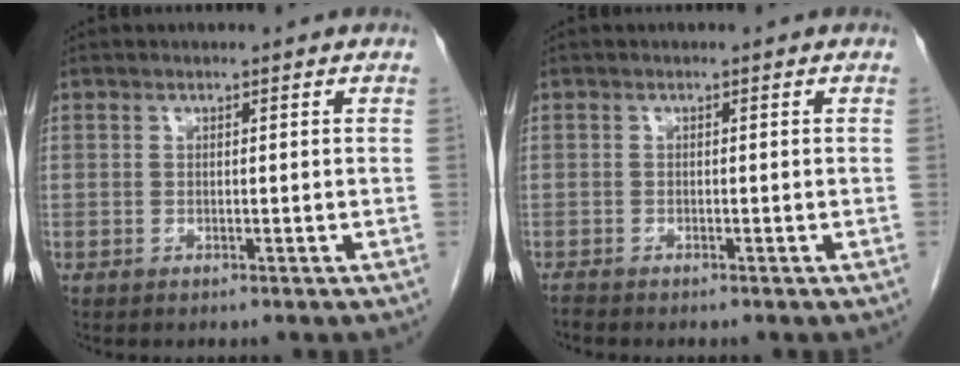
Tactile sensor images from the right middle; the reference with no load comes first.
{"total": 0.7, "force": [-0.7, 0.0, 0.0], "torque": [-0.009, -0.004, -0.017]}